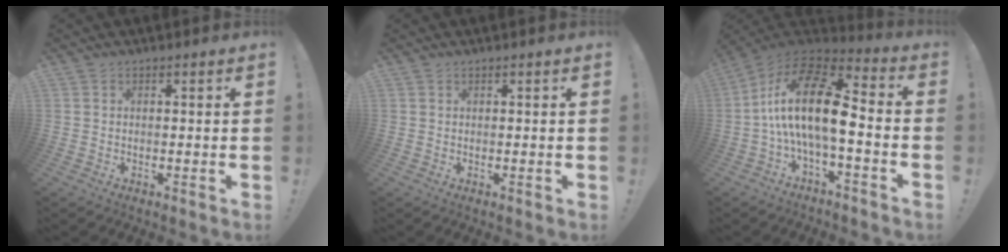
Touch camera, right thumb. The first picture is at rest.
{"total": 0.0}
{"total": 20.9, "force": [0.0, 8.5, 19.1], "torque": [-0.361, 0.012, 0.000]}